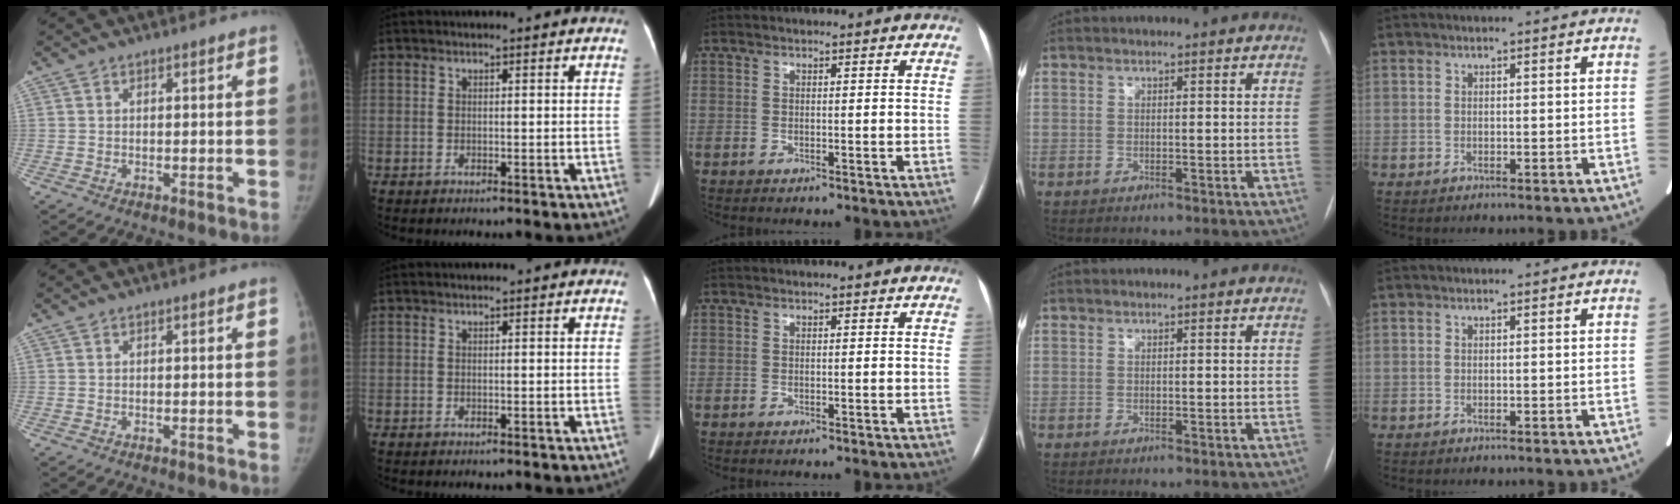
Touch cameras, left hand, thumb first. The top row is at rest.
{}